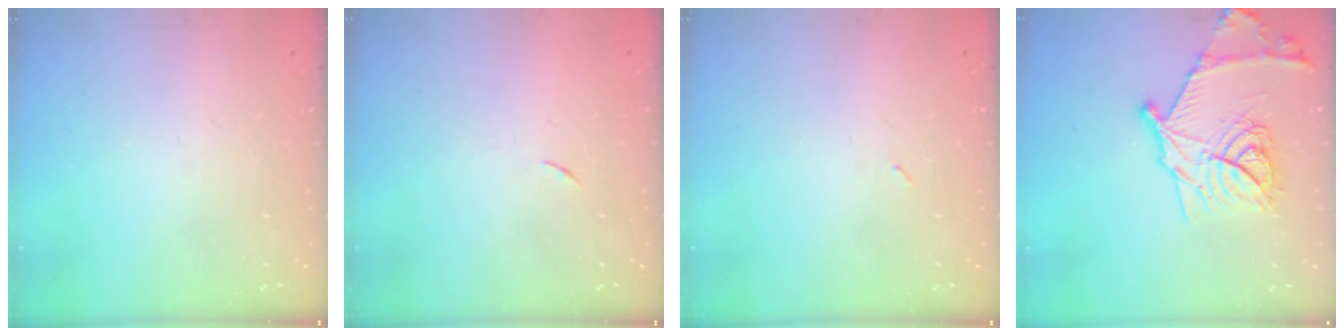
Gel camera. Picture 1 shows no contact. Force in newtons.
{"total": 3.7, "press": 3.6, "slide": 0.7}
{"total": 2.2, "press": 2.1, "slide": 0.9}
{"total": 18.8, "press": 18.8, "slide": 1.3}